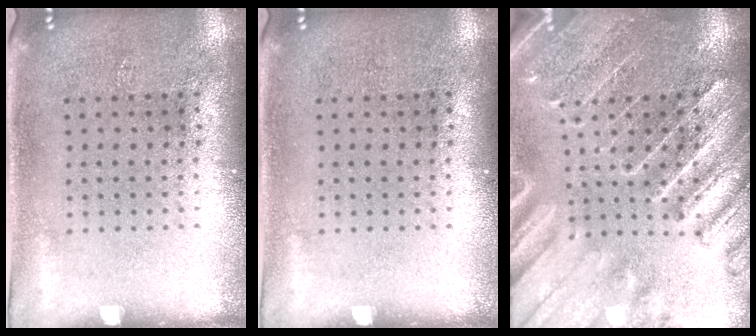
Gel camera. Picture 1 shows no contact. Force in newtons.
{"total": 0.0}
{"total": 3.2, "press": 3.0, "slide": 1.2}